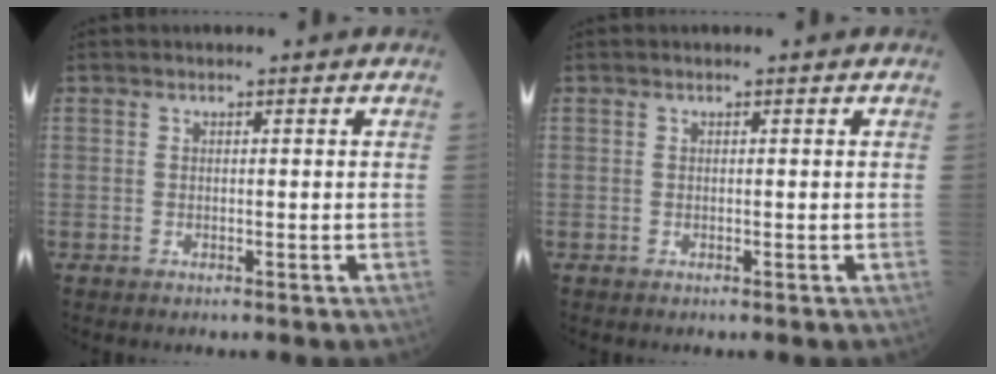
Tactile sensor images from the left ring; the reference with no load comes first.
{"total": 0.0}